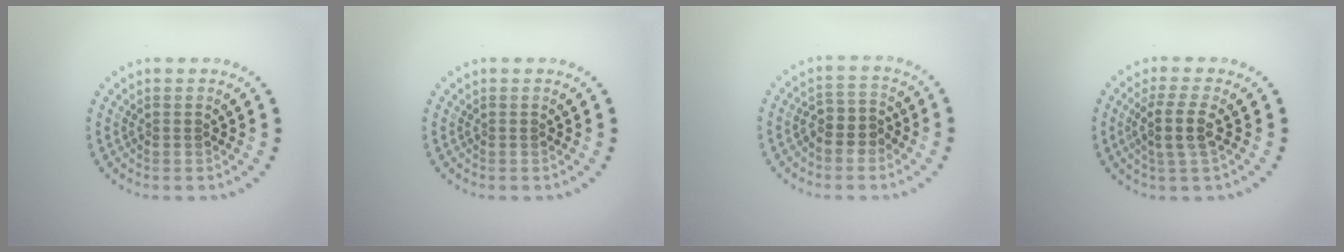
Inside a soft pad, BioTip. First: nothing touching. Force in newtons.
{"total": 0.0}
{"total": 2.5, "press": 2.2, "slide": 1.1}
{"total": 2.8, "press": 2.4, "slide": 1.5}